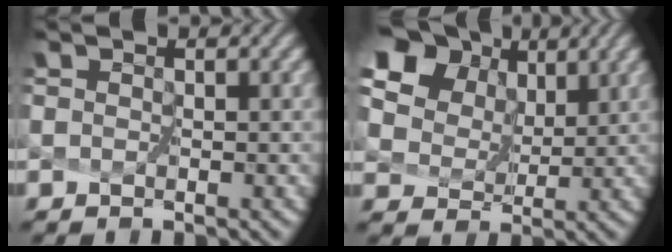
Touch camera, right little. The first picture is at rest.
{"total": 12.1, "force": [7.2, 8.0, 5.4], "torque": [-0.148, 0.018, 0.164]}